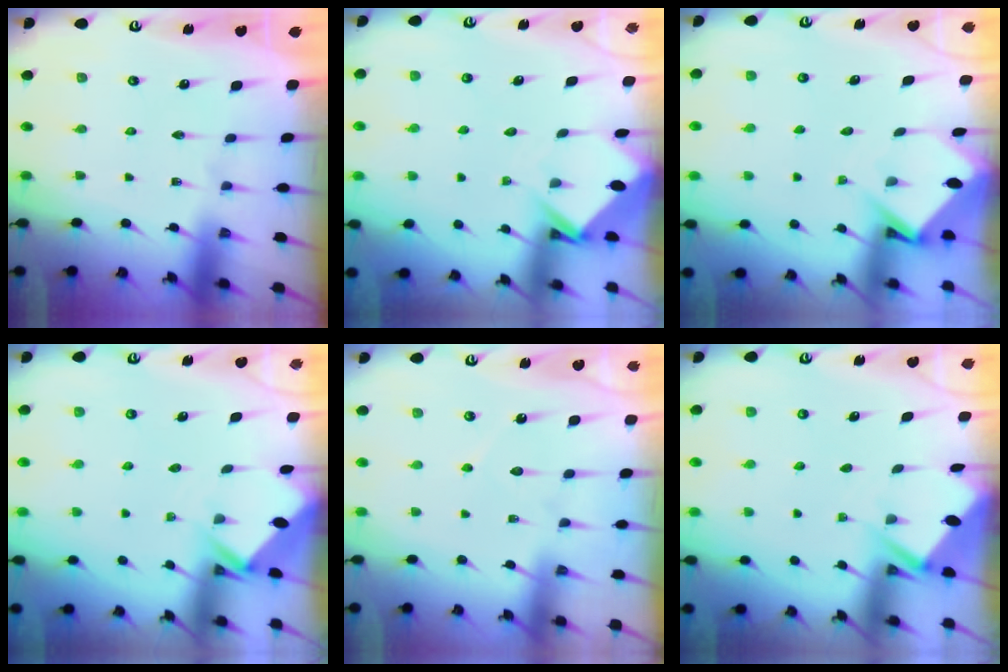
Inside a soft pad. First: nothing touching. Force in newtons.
{"total": 3.9, "press": 3.9, "slide": 0.3}
{"total": 3.8, "press": 3.8, "slide": 0.3}
{"total": 2.6, "press": 2.6, "slide": 0.2}
{"total": 4.9, "press": 4.8, "slide": 0.4}
{"total": 2.8, "press": 2.8, "slide": 0.4}